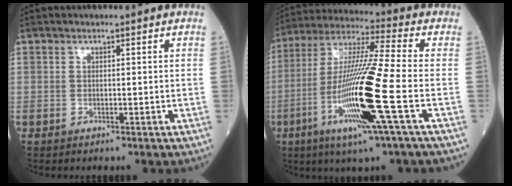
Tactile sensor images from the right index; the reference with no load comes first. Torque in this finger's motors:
{"motor_torque": [2.14, 0.00, 1.05, 0.21]}